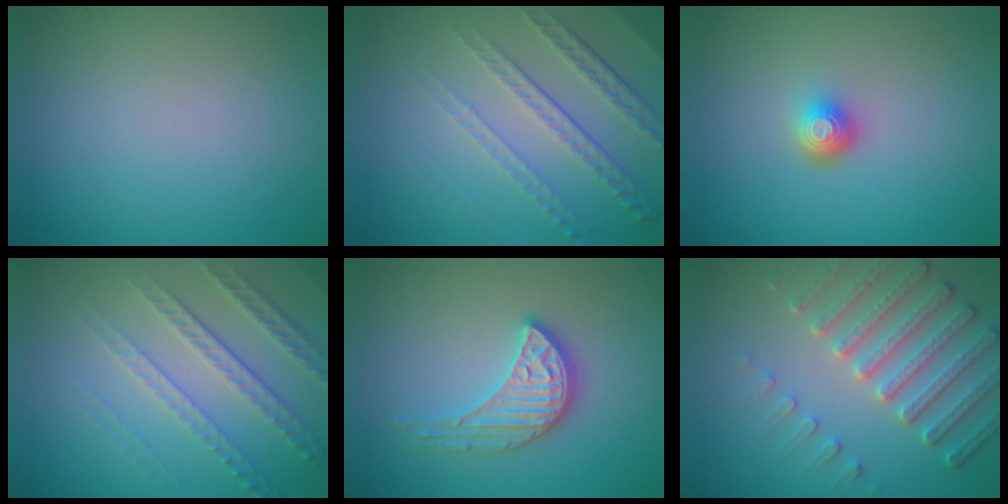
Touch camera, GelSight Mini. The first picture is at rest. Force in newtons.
{"total": 5.0, "press": 3.2, "slide": 3.8}
{"total": 2.1, "press": 1.5, "slide": 1.5}
{"total": 4.9, "press": 3.4, "slide": 3.6}
{"total": 3.5, "press": 3.4, "slide": 1.1}
{"total": 5.2, "press": 4.7, "slide": 2.2}